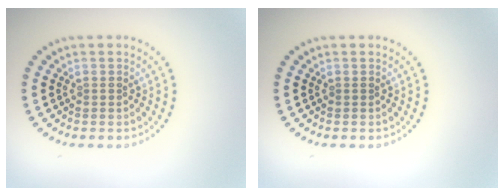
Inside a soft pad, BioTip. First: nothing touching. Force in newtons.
{"total": 0.0}